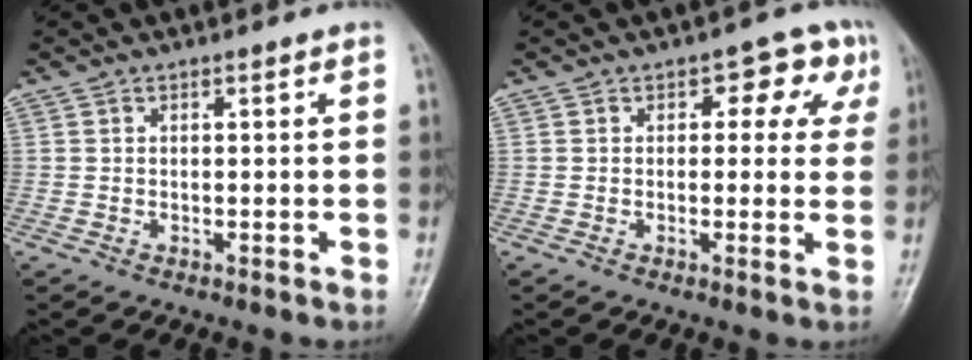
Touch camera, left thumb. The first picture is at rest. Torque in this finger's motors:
{"motor_torque": [0.11, 0.15, 0.12, 0.12, 0.06]}